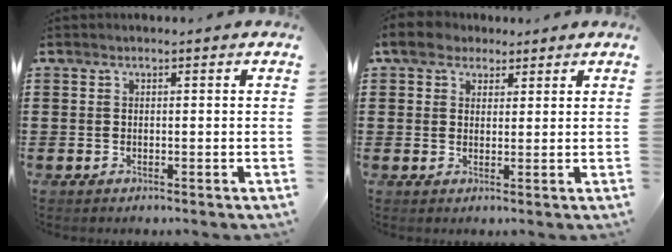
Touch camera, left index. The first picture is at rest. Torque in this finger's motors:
{"motor_torque": [1.08, -0.88, 0.31, 0.05]}